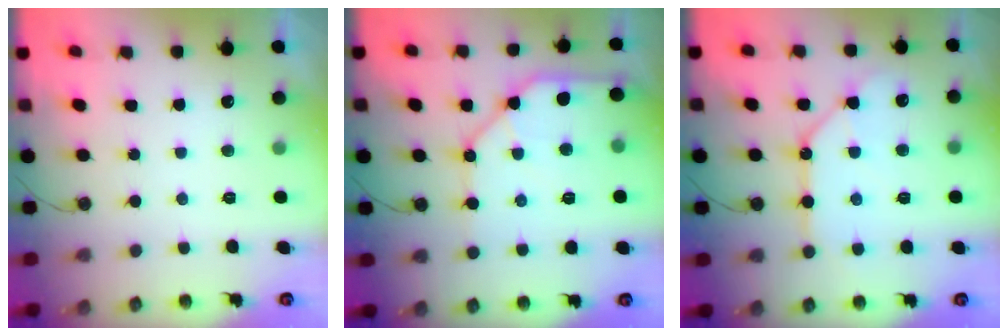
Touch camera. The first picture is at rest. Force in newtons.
{"total": 11.1, "press": 11.0, "slide": 1.1}
{"total": 9.2, "press": 9.2, "slide": 0.9}